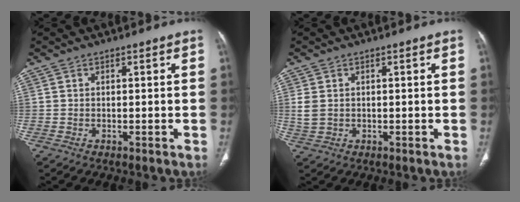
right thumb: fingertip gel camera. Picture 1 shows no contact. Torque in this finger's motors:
{"motor_torque": [-0.28, -0.38, 0.30, -0.12, 0.02]}